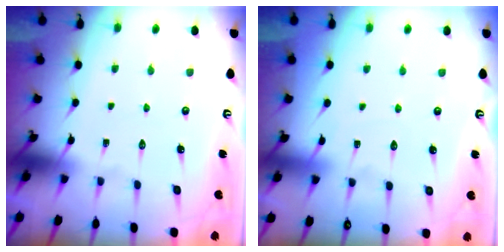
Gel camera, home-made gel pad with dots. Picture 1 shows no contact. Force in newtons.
{"total": 2.2, "press": 2.2, "slide": 0.3}